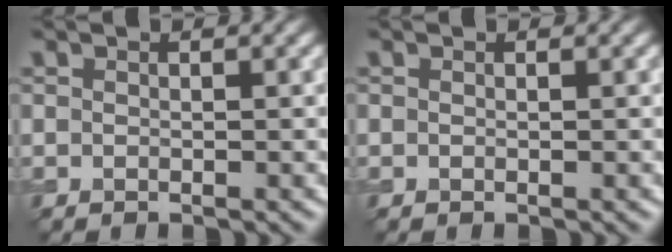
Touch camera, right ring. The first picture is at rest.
{"total": 0.0}